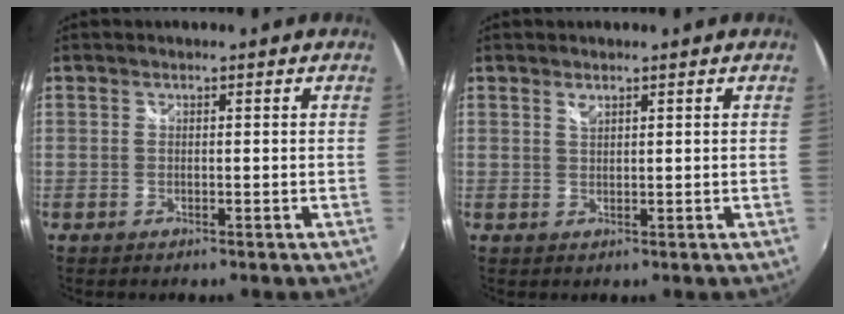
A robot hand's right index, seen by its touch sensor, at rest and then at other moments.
{"total": 1.2, "force": [0.9, 0.2, 0.7], "torque": [-0.012, 0.002, 0.016]}